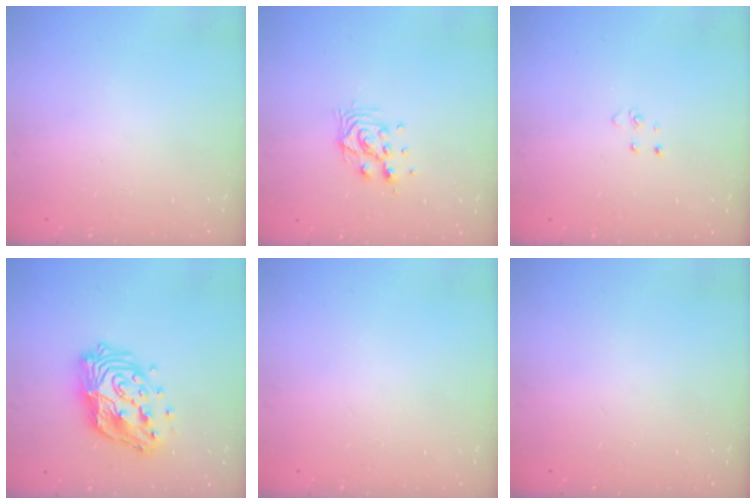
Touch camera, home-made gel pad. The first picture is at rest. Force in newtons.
{"total": 8.4, "press": 8.4, "slide": 0.6}
{"total": 2.8, "press": 2.8, "slide": 0.3}
{"total": 15.9, "press": 15.9, "slide": 1.1}
{"total": 0.0}
{"total": 0.0}